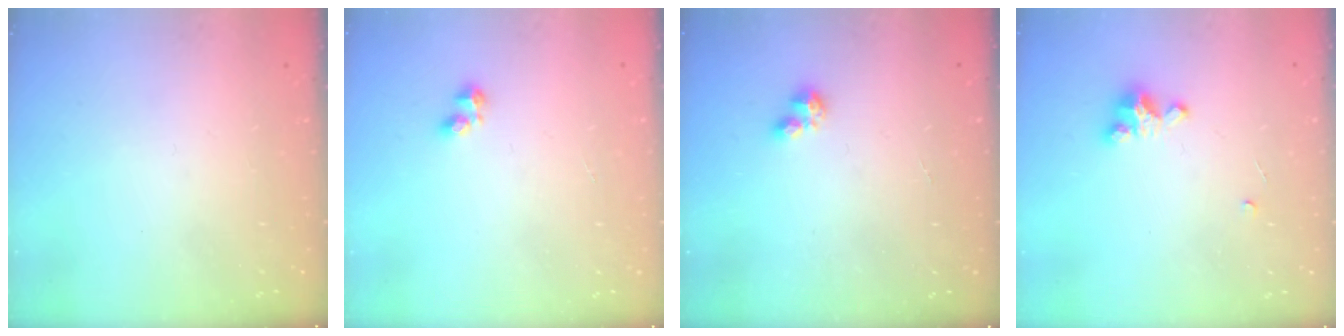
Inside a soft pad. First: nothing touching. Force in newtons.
{"total": 2.2, "press": 2.1, "slide": 0.7}
{"total": 1.0, "press": 1.0, "slide": 0.1}
{"total": 3.4, "press": 3.4, "slide": 0.4}